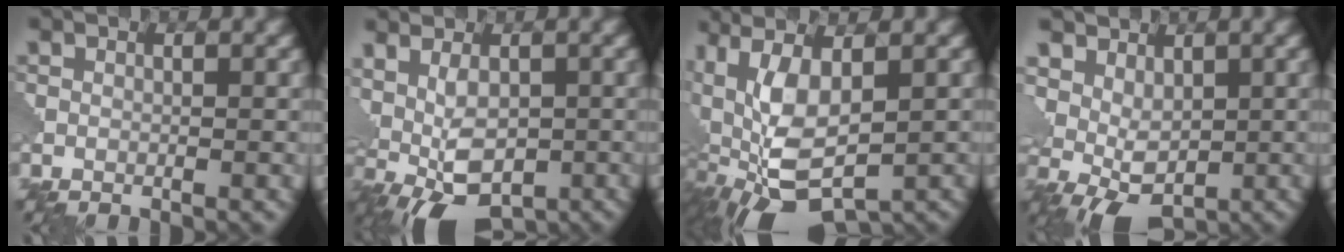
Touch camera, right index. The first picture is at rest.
{"total": 6.8, "force": [0.1, 3.9, 5.6], "torque": [-0.092, 0.000, 0.012]}
{"total": 11.3, "force": [0.1, 5.5, 9.9], "torque": [-0.202, -0.010, 0.014]}
{"total": 5.2, "force": [1.5, 3.7, 3.3], "torque": [-0.049, 0.002, 0.022]}